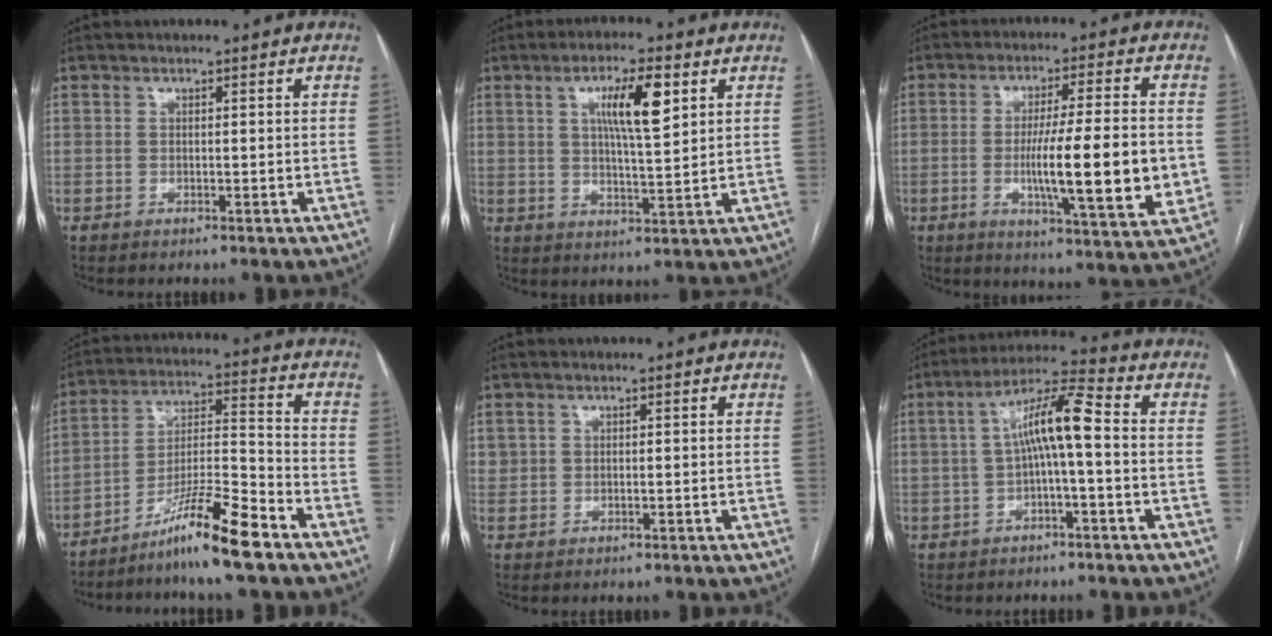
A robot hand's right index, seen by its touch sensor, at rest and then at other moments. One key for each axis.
{"total": 8.6, "fx": 3.4, "fy": 1.4, "fz": 7.8, "tx": -0.136, "ty": 0.002, "tz": 0.058}
{"total": 15.4, "fx": -1.8, "fy": 1.3, "fz": 15.2, "tx": -0.240, "ty": -0.015, "tz": -0.030}
{"total": 11.4, "fx": -8.3, "fy": -0.4, "fz": 7.9, "tx": -0.144, "ty": -0.011, "tz": -0.150}
{"total": 1.0, "fx": 0.4, "fy": 0.9, "fz": 0.1, "tx": 0.009, "ty": 0.006, "tz": 0.005}
{"total": 8.4, "fx": 0.1, "fy": 0.8, "fz": 8.4, "tx": -0.150, "ty": 0.031, "tz": 0.000}